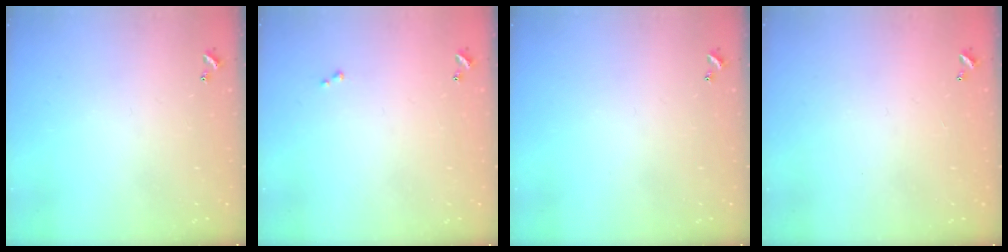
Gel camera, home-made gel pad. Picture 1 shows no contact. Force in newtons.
{"total": 0.0}
{"total": 0.0}
{"total": 2.8, "press": 2.8, "slide": 0.1}